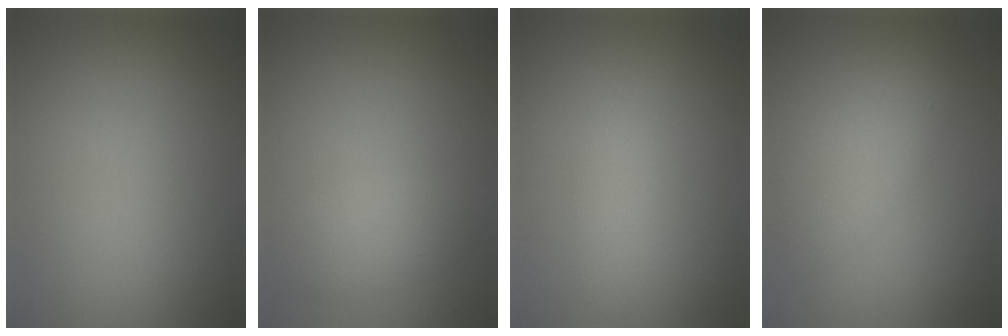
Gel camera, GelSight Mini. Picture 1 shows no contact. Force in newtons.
{"total": 2.4, "press": 2.4, "slide": 0.1}
{"total": 1.7, "press": 1.7, "slide": 0.0}
{"total": 4.8, "press": 4.8, "slide": 0.1}